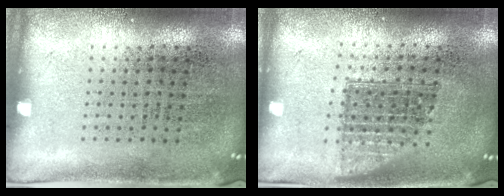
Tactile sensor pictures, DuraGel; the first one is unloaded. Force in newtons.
{"total": 1.4, "press": 1.1, "slide": 0.8}